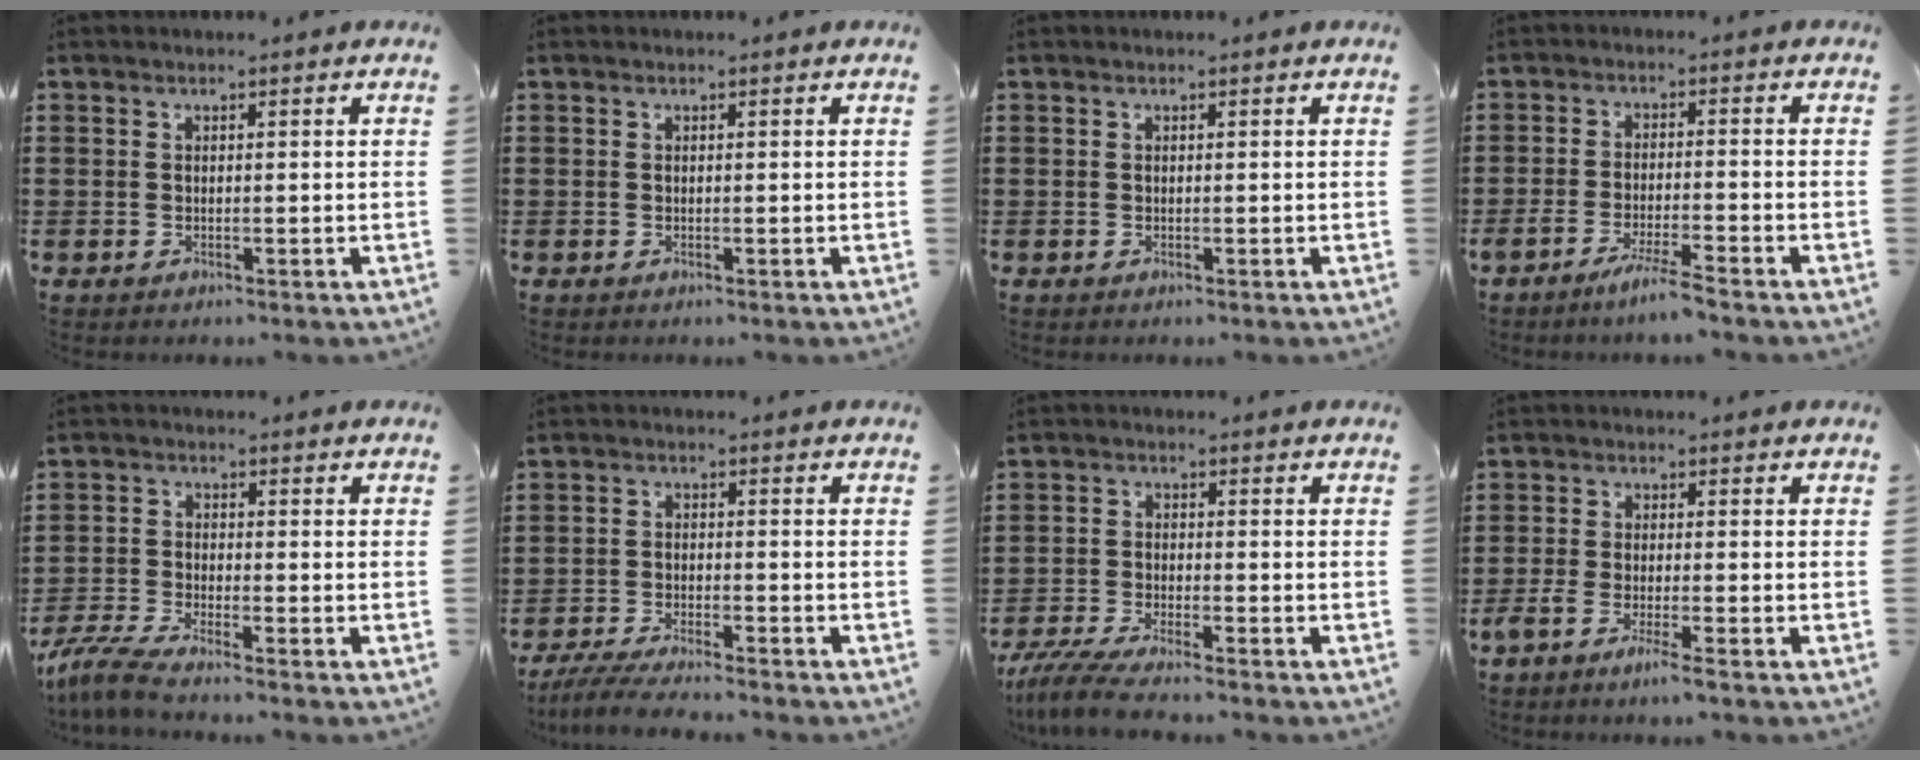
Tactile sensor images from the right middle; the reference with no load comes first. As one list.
[{"total": 0.0}, {"total": 0.0}, {"total": 4.2, "force": [-3.3, -0.3, 2.6], "torque": [-0.045, -0.011, -0.060]}, {"total": 4.1, "force": [-3.7, 0.1, 1.8], "torque": [-0.060, -0.016, -0.079]}, {"total": 4.6, "force": [-4.3, 0.2, 1.6], "torque": [-0.039, -0.012, -0.085]}, {"total": 4.9, "force": [-4.5, 0.2, 1.8], "torque": [-0.058, -0.019, -0.093]}, {"total": 3.1, "force": [-2.0, 0.0, 2.4], "torque": [-0.052, -0.007, -0.040]}]